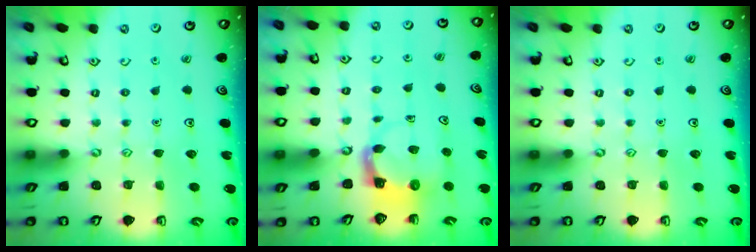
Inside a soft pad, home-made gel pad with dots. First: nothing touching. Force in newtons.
{"total": 3.7, "press": 3.7, "slide": 0.6}
{"total": 0.0}